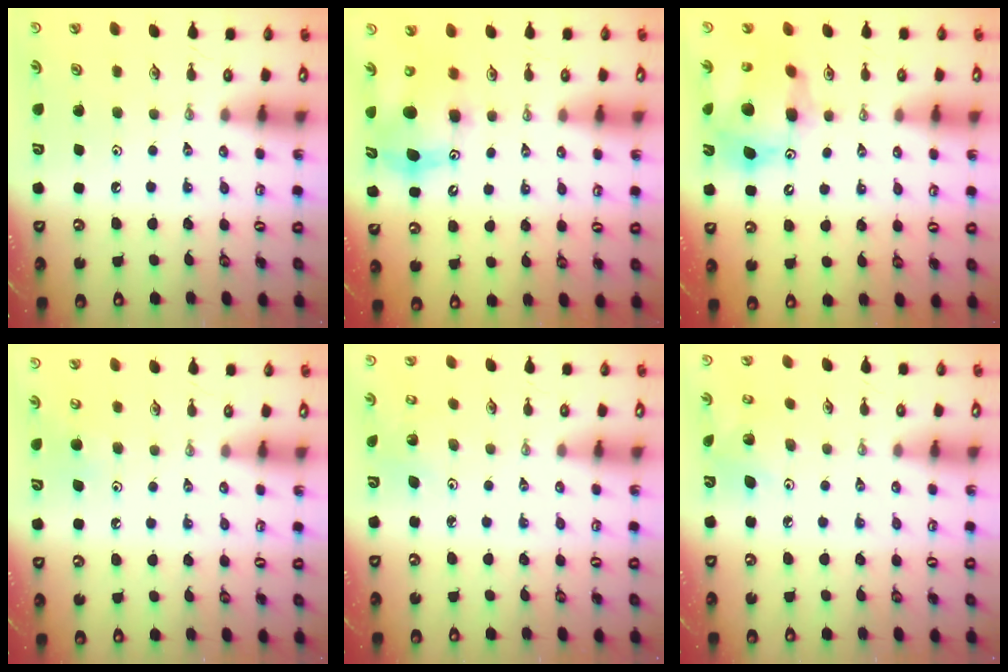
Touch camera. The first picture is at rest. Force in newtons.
{"total": 11.1, "press": 10.9, "slide": 2.2}
{"total": 14.3, "press": 14.2, "slide": 1.2}
{"total": 6.0, "press": 5.9, "slide": 0.5}
{"total": 2.3, "press": 2.3, "slide": 0.2}
{"total": 4.6, "press": 4.6, "slide": 0.1}